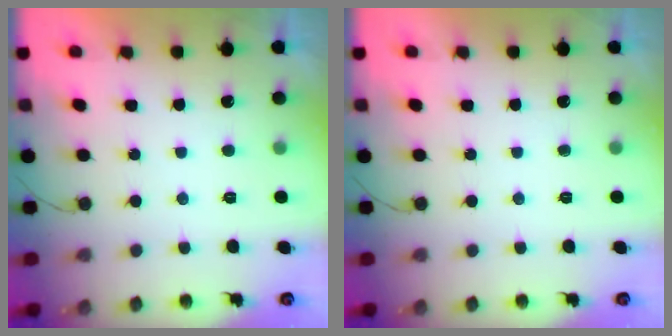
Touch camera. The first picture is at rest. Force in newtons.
{"total": 0.0}